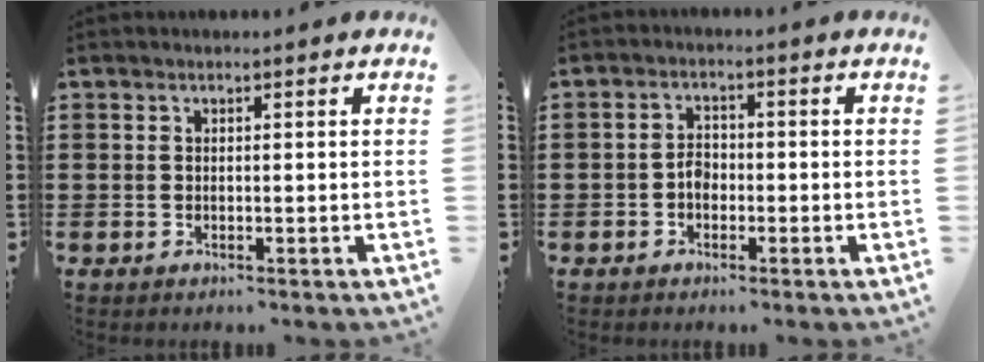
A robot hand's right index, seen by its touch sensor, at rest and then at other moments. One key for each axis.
{"total": 2.2, "fx": -0.9, "fy": 1.5, "fz": 1.3, "tx": -0.027, "ty": 0.005, "tz": -0.020}